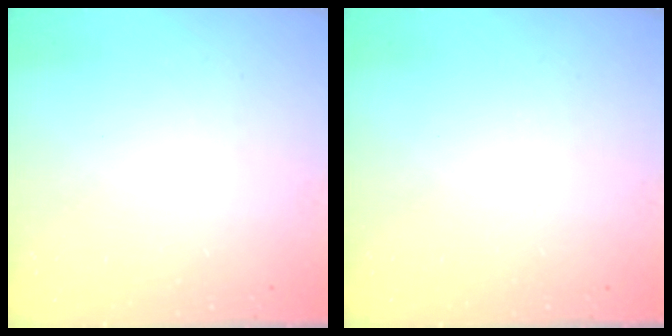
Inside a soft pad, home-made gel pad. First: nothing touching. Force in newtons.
{"total": 0.0}